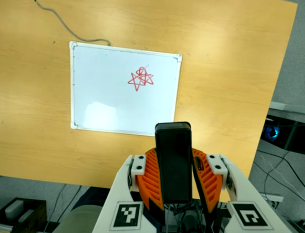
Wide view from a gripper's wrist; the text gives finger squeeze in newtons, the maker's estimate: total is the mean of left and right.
{"total": 9.8, "left": 8.2, "right": 11.4}